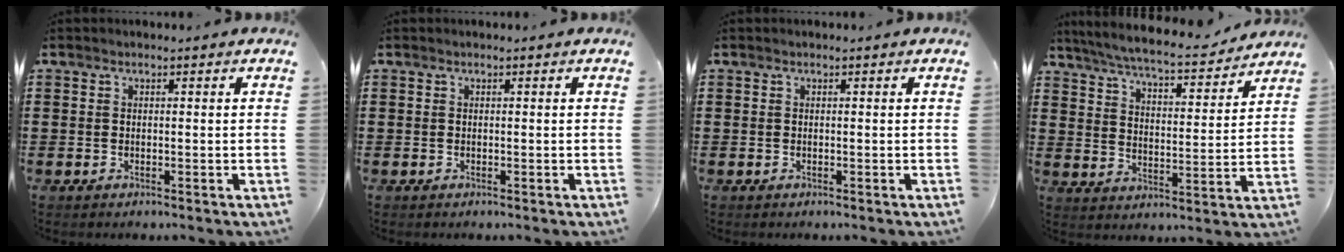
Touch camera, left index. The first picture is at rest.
{"total": 0.0}
{"total": 0.0}
{"total": 6.5, "force": [6.0, -0.1, 2.3], "torque": [-0.072, -0.040, 0.101]}